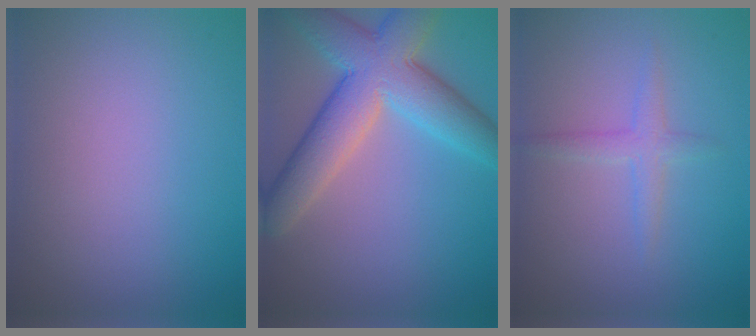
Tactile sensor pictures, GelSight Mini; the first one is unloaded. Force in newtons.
{"total": 8.7, "press": 8.7, "slide": 0.4}
{"total": 1.9, "press": 1.9, "slide": 0.1}